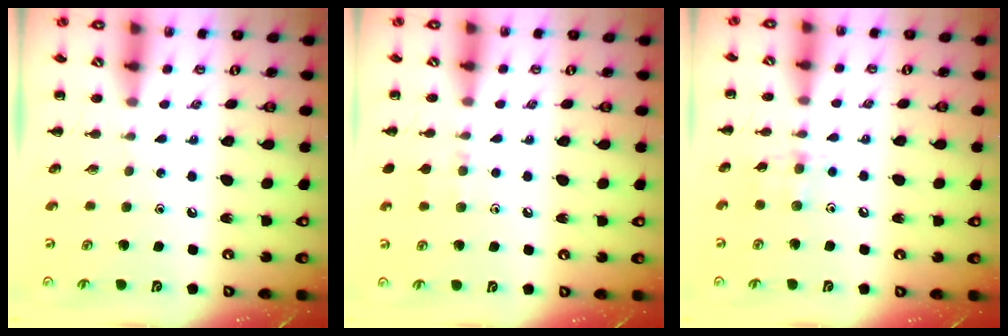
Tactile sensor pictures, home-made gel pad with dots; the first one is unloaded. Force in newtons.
{"total": 6.6, "press": 6.3, "slide": 2.0}
{"total": 6.2, "press": 6.1, "slide": 0.6}